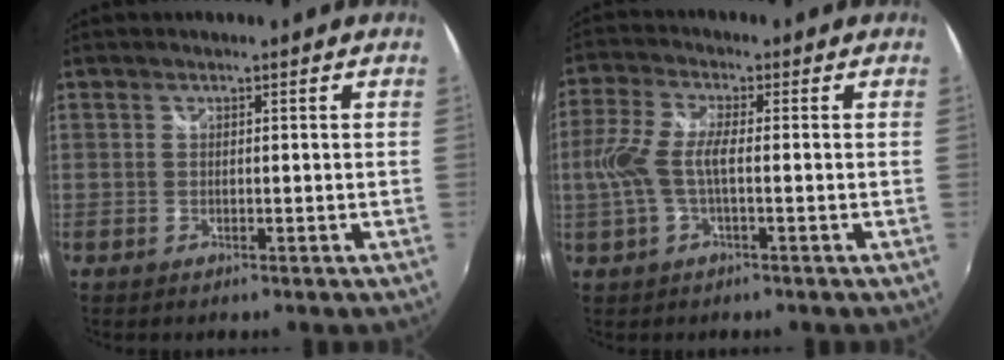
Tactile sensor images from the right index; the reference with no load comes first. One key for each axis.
{"total": 7.5, "fx": -0.9, "fy": 2.0, "fz": 7.1, "tx": -0.160, "ty": 0.004, "tz": -0.017}